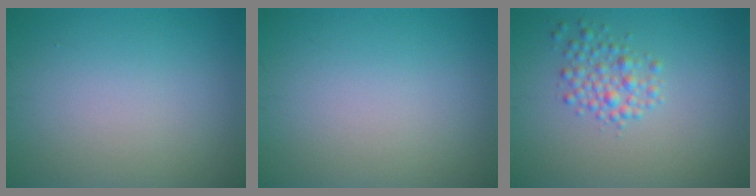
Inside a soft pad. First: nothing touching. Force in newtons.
{"total": 0.0}
{"total": 2.4, "press": 2.4, "slide": 0.1}